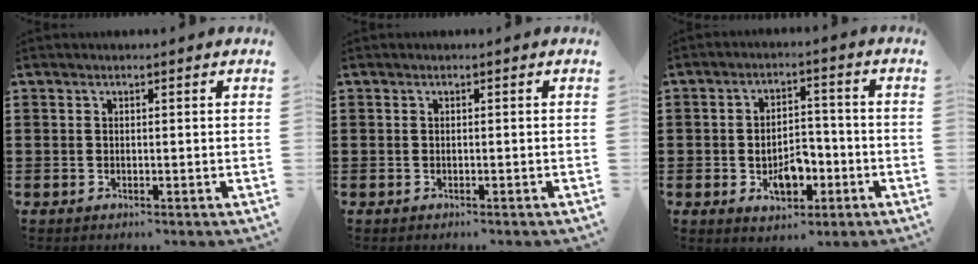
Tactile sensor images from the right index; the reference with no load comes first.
{"total": 0.0}
{"total": 6.7, "force": [-2.3, 3.8, 5.0], "torque": [-0.076, 0.003, -0.043]}